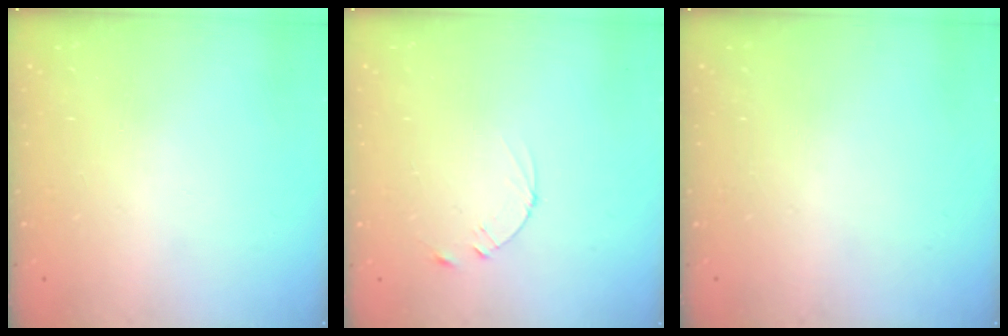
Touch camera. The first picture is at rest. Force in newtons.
{"total": 2.4, "press": 2.3, "slide": 0.2}
{"total": 0.0}